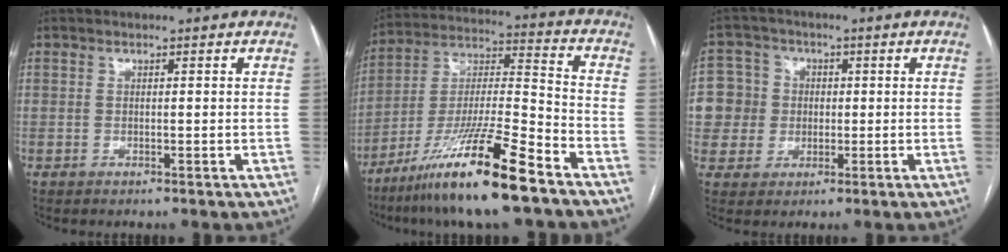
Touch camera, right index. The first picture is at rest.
{"total": 17.7, "force": [-11.9, 0.6, 13.1], "torque": [-0.272, -0.028, -0.217]}
{"total": 8.0, "force": [0.3, 8.0, 0.9], "torque": [-0.025, 0.029, 0.012]}